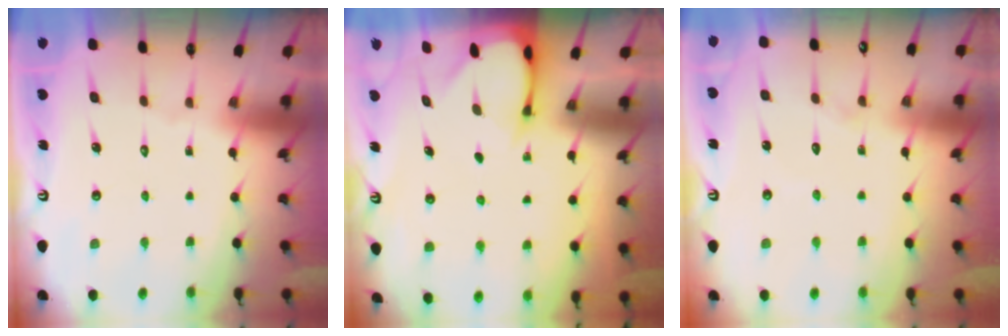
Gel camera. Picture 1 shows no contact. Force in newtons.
{"total": 2.6, "press": 2.6, "slide": 0.3}
{"total": 5.4, "press": 5.4, "slide": 0.5}